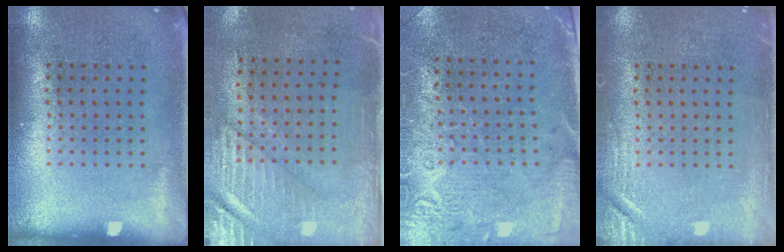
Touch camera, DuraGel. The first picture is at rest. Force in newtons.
{"total": 3.0, "press": 2.6, "slide": 1.6}
{"total": 2.7, "press": 2.4, "slide": 1.3}
{"total": 2.1, "press": 2.0, "slide": 0.4}